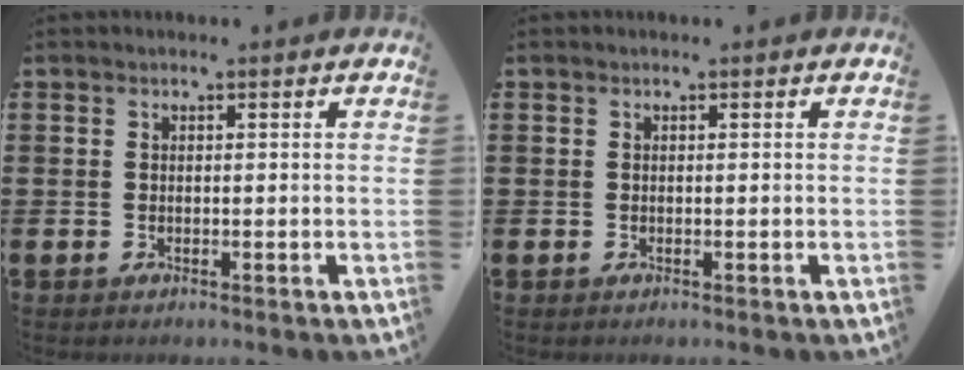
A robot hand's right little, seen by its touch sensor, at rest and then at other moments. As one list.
[{"total": 0.0}]